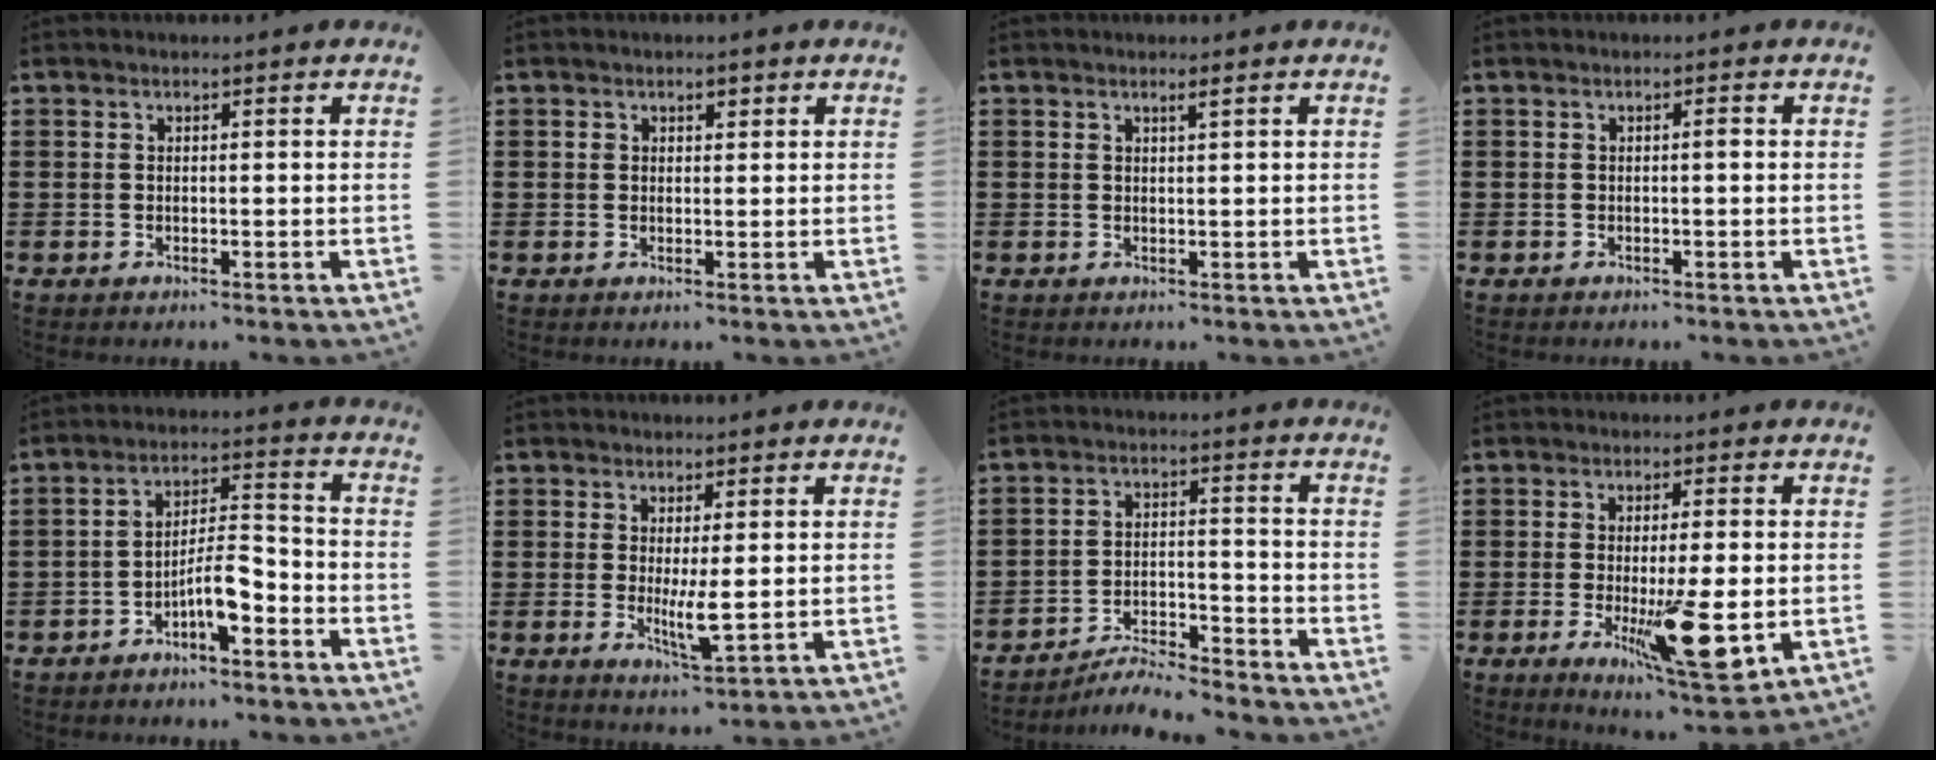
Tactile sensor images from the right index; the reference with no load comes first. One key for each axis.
{"total": 1.4, "fx": 0.7, "fy": 0.9, "fz": 0.7, "tx": -0.016, "ty": 0.008, "tz": 0.011}
{"total": 1.0, "fx": 0.6, "fy": 0.0, "fz": 0.8, "tx": -0.016, "ty": -0.001, "tz": 0.011}
{"total": 0.7, "fx": 0.0, "fy": 0.1, "fz": 0.7, "tx": -0.013, "ty": -0.002, "tz": -0.001}
{"total": 6.7, "fx": -3.9, "fy": 1.9, "fz": 5.1, "tx": -0.101, "ty": 0.004, "tz": -0.074}
{"total": 4.7, "fx": -0.3, "fy": 1.1, "fz": 4.6, "tx": -0.082, "ty": -0.010, "tz": -0.008}
{"total": 5.2, "fx": -5.1, "fy": 0.0, "fz": 1.1, "tx": -0.021, "ty": 0.003, "tz": -0.102}
{"total": 12.4, "fx": -2.7, "fy": 3.1, "fz": 11.7, "tx": -0.195, "ty": -0.023, "tz": -0.042}